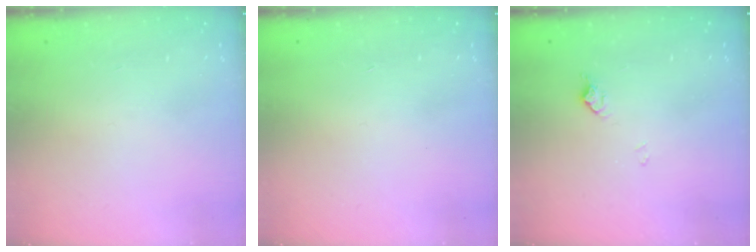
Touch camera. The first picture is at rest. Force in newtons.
{"total": 0.0}
{"total": 6.3, "press": 6.3, "slide": 0.7}